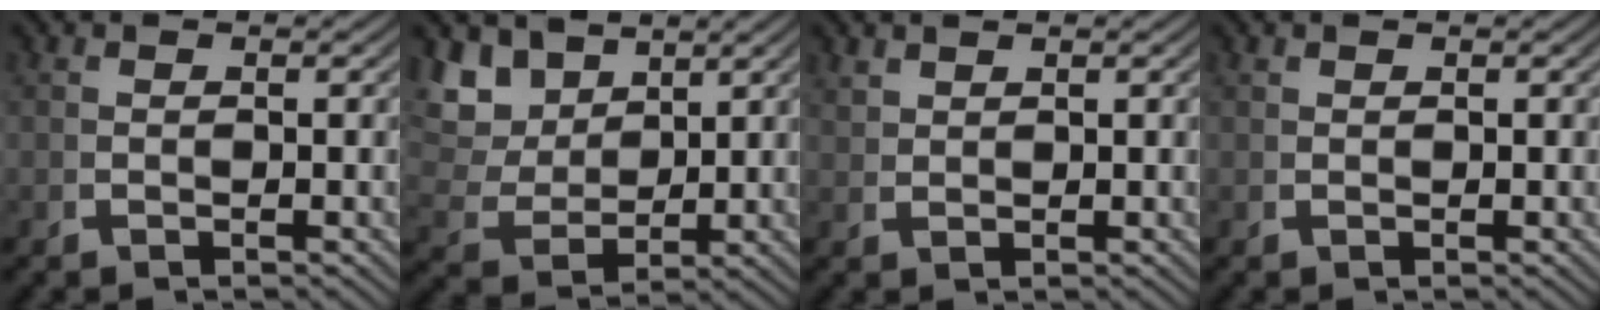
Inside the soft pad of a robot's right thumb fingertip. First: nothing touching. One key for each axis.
{"total": 7.6, "fx": 2.3, "fy": 5.7, "fz": 4.5, "tx": -0.118, "ty": -0.018, "tz": 0.049}
{"total": 1.6, "fx": 1.6, "fy": -0.3, "fz": 0.0, "tx": 0.005, "ty": 0.007, "tz": 0.039}
{"total": 0.5, "fx": 0.5, "fy": -0.2, "fz": -0.1, "tx": 0.002, "ty": -0.002, "tz": 0.013}